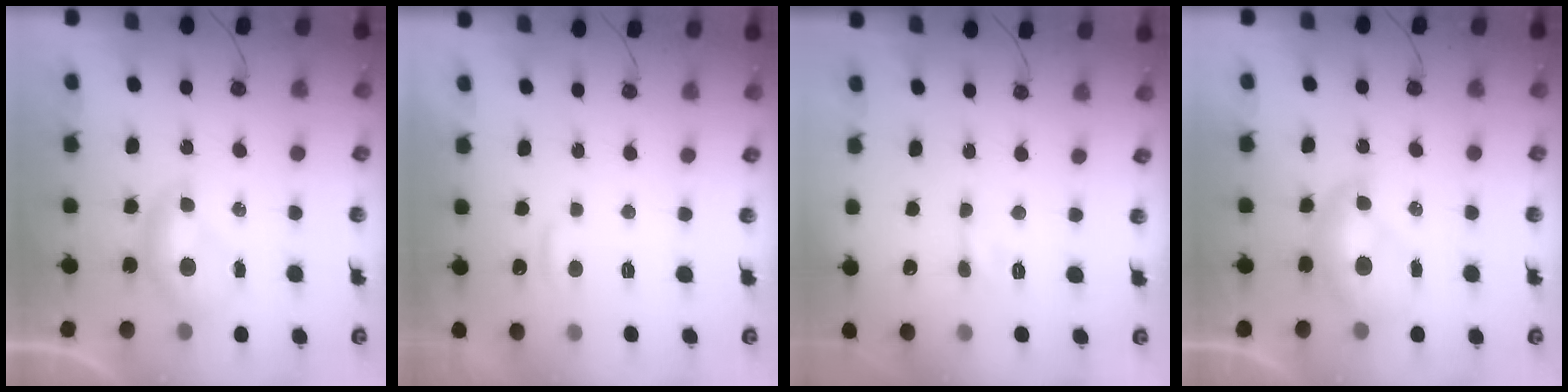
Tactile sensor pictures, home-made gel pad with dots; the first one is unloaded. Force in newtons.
{"total": 2.0, "press": 2.0, "slide": 0.3}
{"total": 3.4, "press": 3.3, "slide": 0.7}
{"total": 2.6, "press": 2.5, "slide": 0.7}